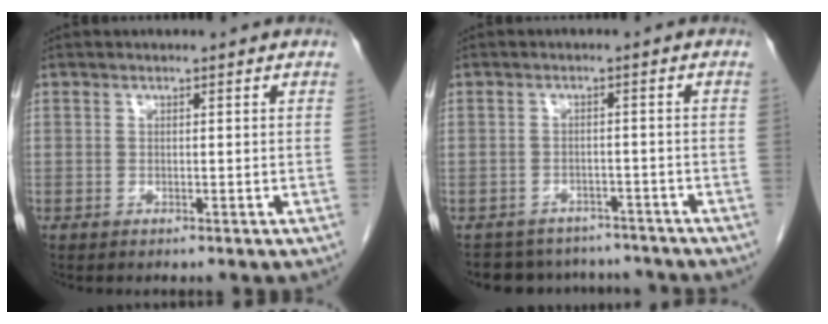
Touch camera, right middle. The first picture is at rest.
{"total": 9.3, "force": [-8.5, 3.7, 1.0], "torque": [-0.011, 0.015, -0.102]}